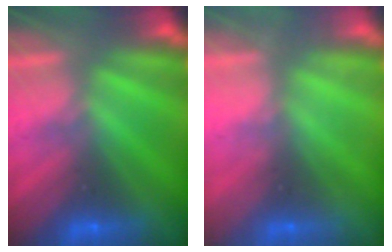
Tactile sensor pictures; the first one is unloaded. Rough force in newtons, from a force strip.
{"total": 2.2}